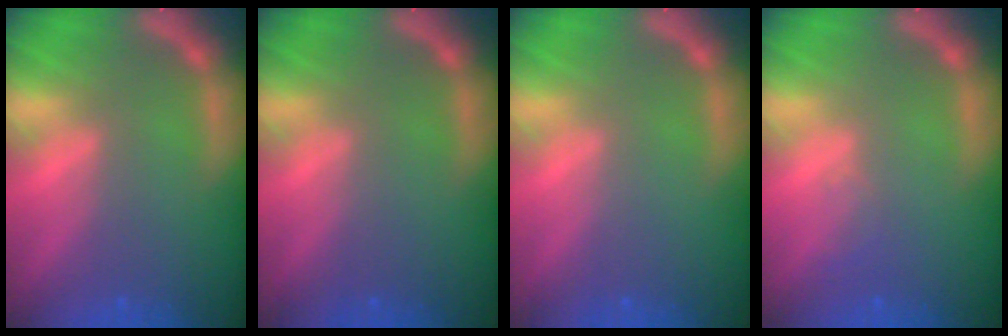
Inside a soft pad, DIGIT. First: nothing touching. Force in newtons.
{"total": 0.0}
{"total": 0.0}
{"total": 1.0}